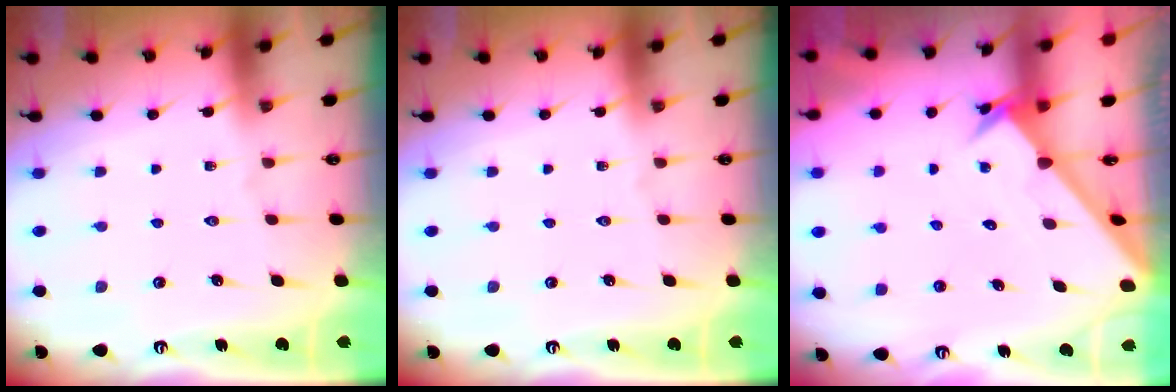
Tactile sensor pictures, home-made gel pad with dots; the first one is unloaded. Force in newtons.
{"total": 0.0}
{"total": 2.6, "press": 2.6, "slide": 0.2}